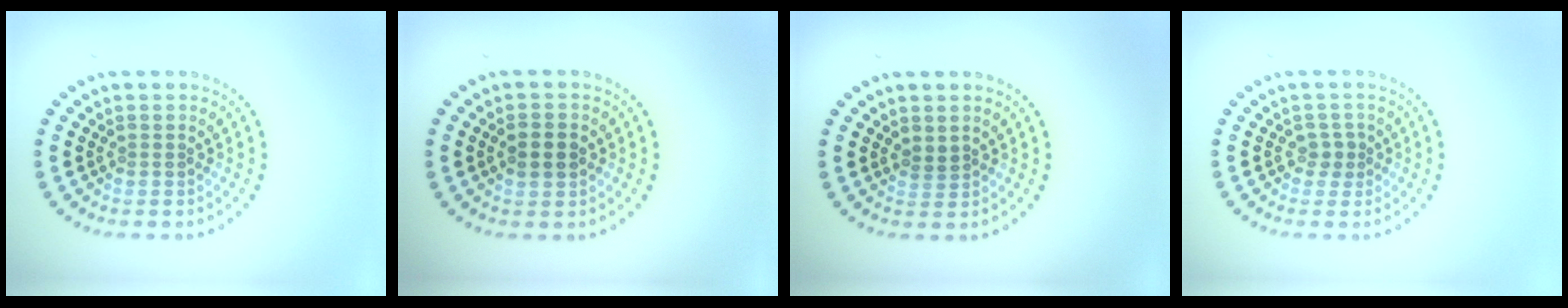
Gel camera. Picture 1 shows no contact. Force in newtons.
{"total": 2.2, "press": 2.1, "slide": 0.1}
{"total": 0.8, "press": 0.7, "slide": 0.4}
{"total": 1.3, "press": 1.1, "slide": 0.7}